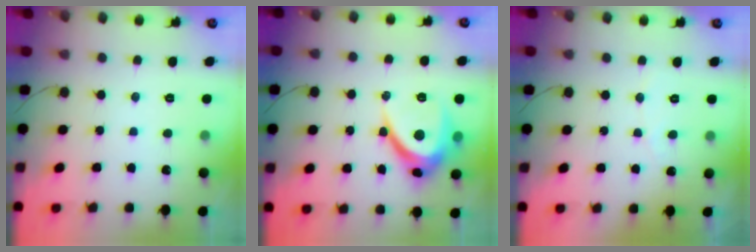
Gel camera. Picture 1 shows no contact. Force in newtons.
{"total": 10.6, "press": 10.6, "slide": 0.6}
{"total": 2.8, "press": 2.8, "slide": 0.2}